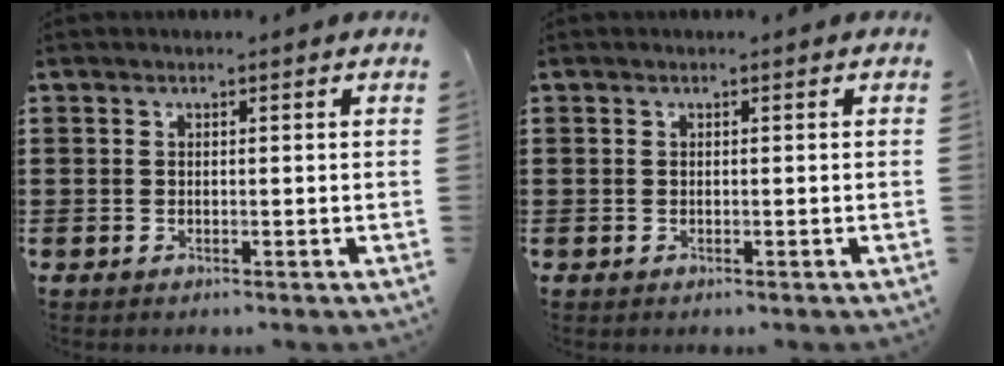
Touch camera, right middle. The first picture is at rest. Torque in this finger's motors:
{"motor_torque": [-0.02, -0.01, 0.01, -0.01]}